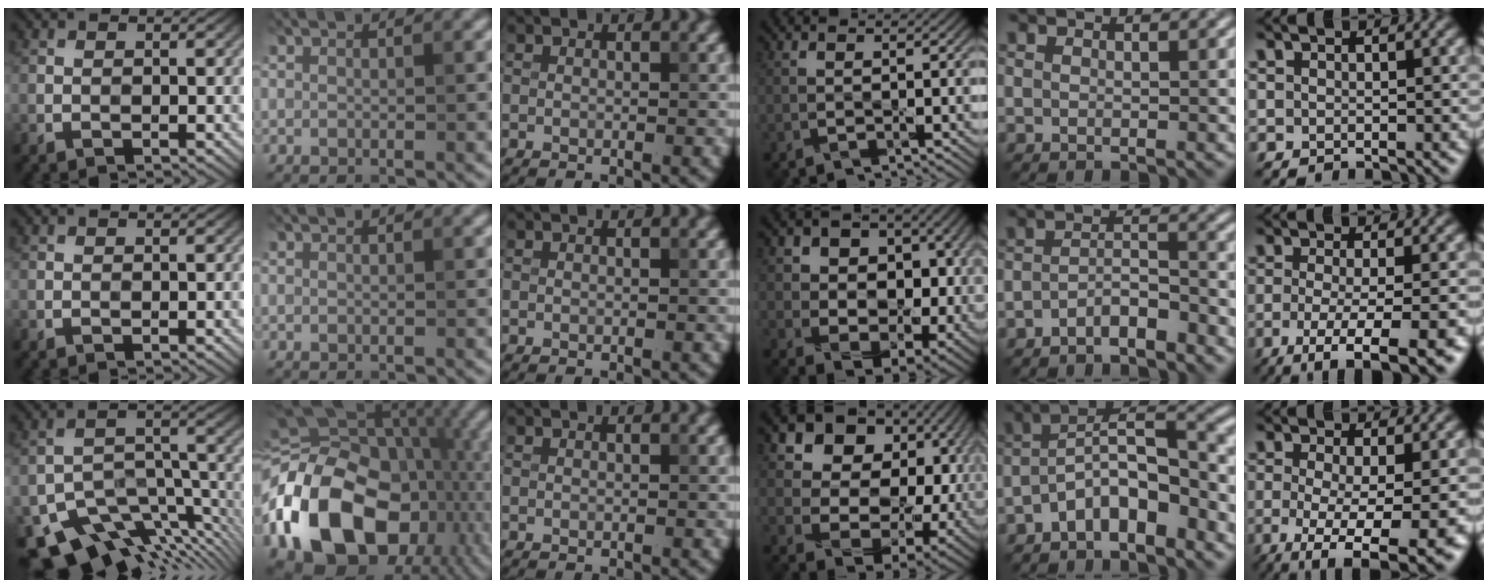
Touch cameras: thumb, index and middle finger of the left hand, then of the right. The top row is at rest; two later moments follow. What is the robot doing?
{"motion": "wipe", "object": "bowl"}